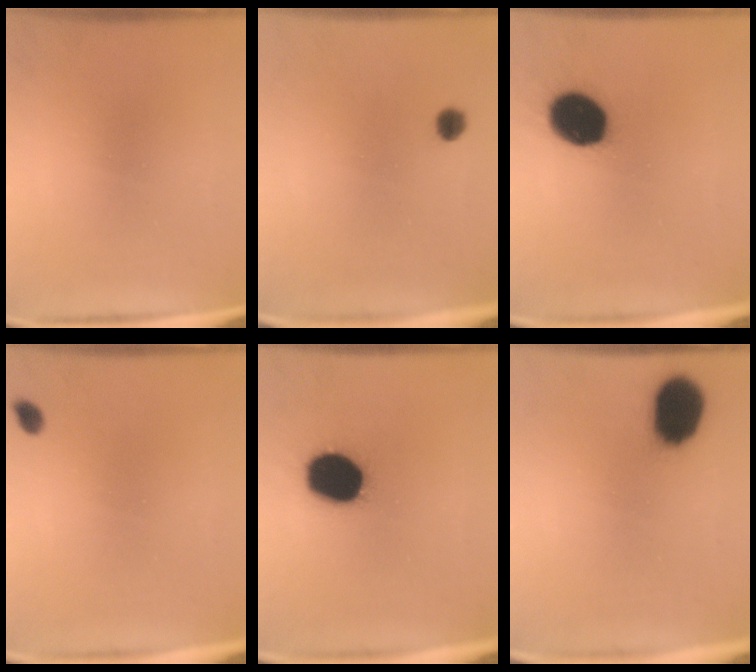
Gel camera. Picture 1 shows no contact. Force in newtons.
{"total": 2.3}
{"total": 14.6}
{"total": 1.3}
{"total": 18.3}
{"total": 14.1}